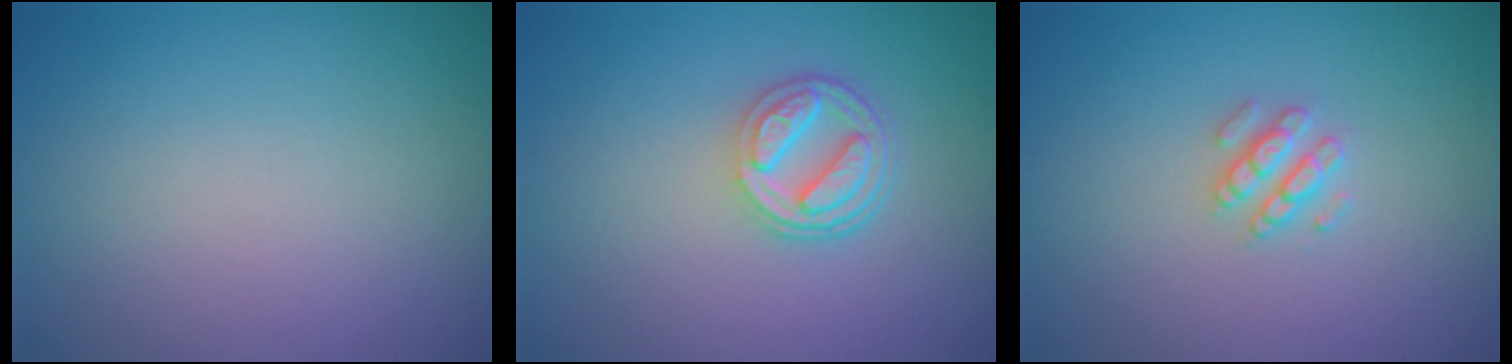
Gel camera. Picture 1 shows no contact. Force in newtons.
{"total": 4.2, "press": 3.1, "slide": 2.8}
{"total": 2.1, "press": 2.0, "slide": 0.5}